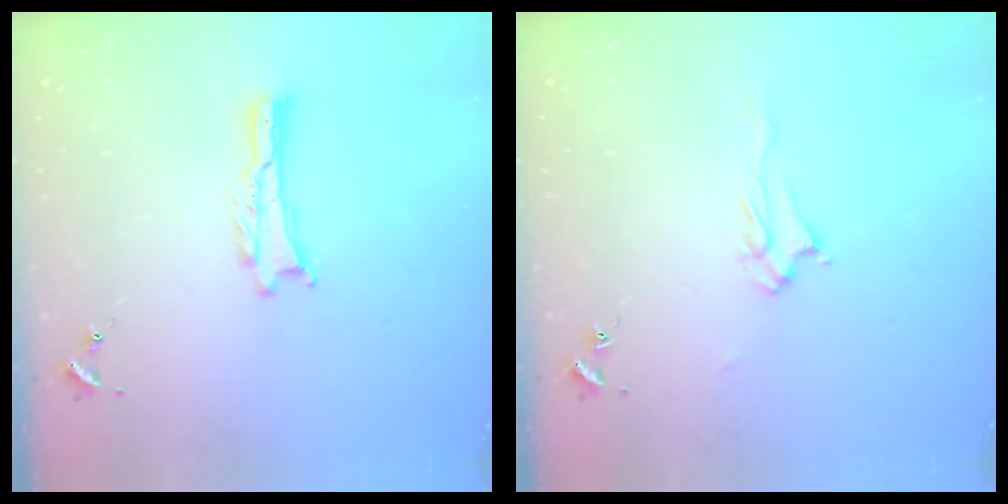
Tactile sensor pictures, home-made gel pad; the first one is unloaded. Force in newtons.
{"total": 2.5, "press": 2.4, "slide": 0.4}